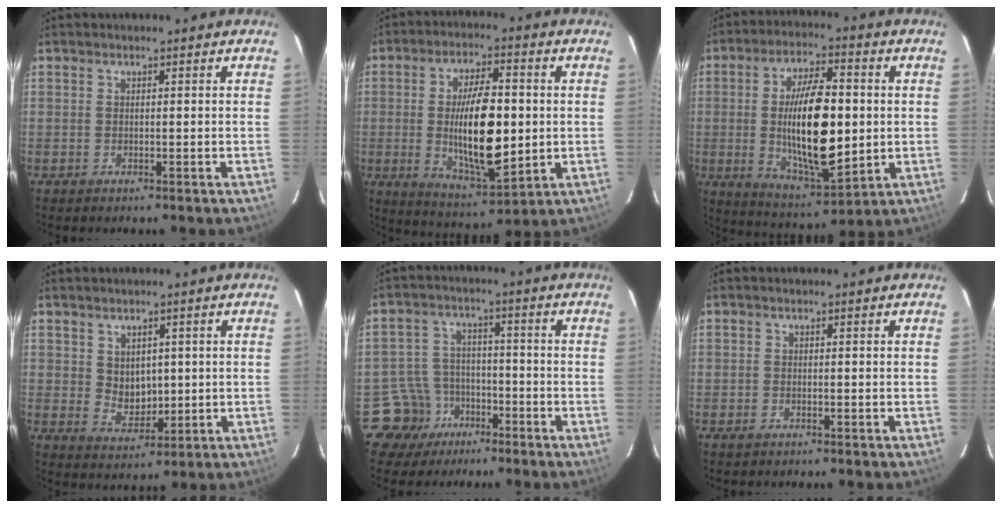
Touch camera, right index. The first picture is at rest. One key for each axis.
{"total": 16.2, "fx": -0.7, "fy": 6.1, "fz": 15.0, "tx": -0.266, "ty": -0.012, "tz": -0.001}
{"total": 18.4, "fx": -0.4, "fy": 6.9, "fz": 17.1, "tx": -0.305, "ty": -0.012, "tz": 0.004}
{"total": 5.2, "fx": 1.1, "fy": 4.1, "fz": 3.0, "tx": -0.047, "ty": -0.002, "tz": 0.032}
{"total": 8.1, "fx": -4.8, "fy": 6.5, "fz": -0.3, "tx": -0.015, "ty": 0.032, "tz": -0.076}
{"total": 1.0, "fx": -0.7, "fy": 0.7, "fz": 0.4, "tx": -0.007, "ty": -0.002, "tz": -0.014}